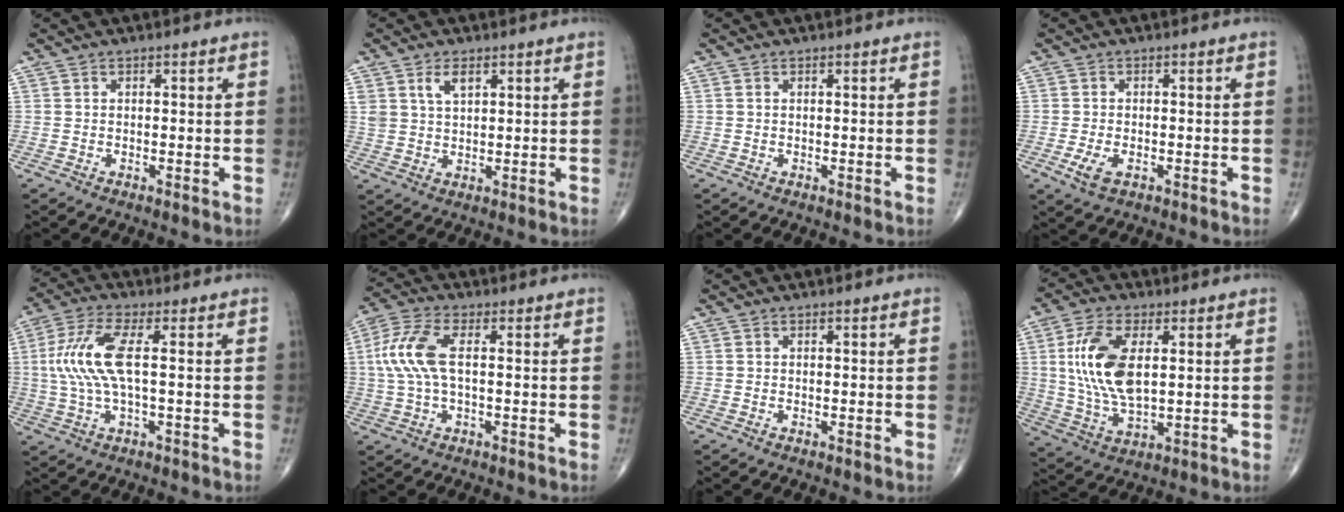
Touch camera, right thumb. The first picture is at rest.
{"total": 4.0, "force": [2.1, 2.1, 2.7], "torque": [-0.042, -0.008, 0.042]}
{"total": 0.0}
{"total": 3.6, "force": [-1.4, 1.9, 2.7], "torque": [-0.057, -0.002, -0.022]}
{"total": 10.3, "force": [0.9, 3.1, 9.8], "torque": [-0.245, 0.016, 0.016]}
{"total": 9.2, "force": [0.9, 3.9, 8.3], "torque": [-0.206, 0.019, 0.015]}
{"total": 0.0}
{"total": 13.8, "force": [2.5, 6.8, 11.8], "torque": [-0.236, -0.007, 0.052]}